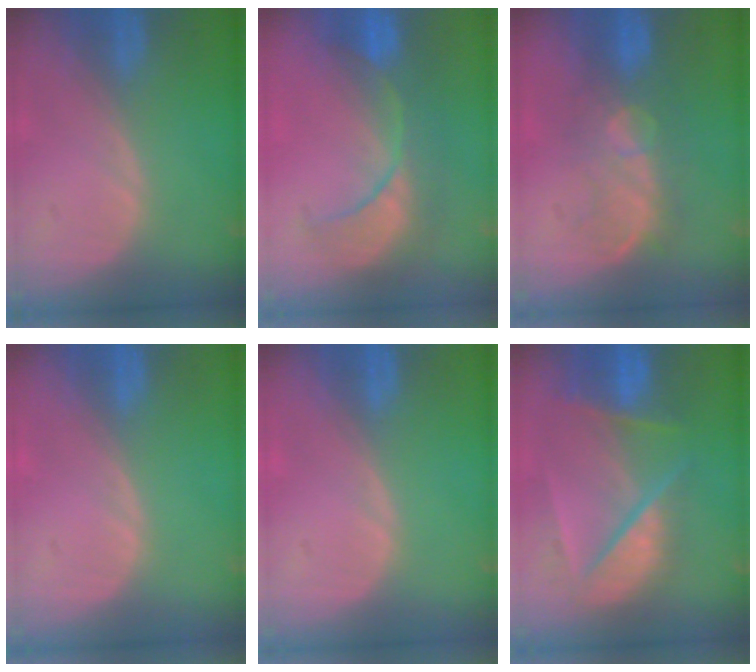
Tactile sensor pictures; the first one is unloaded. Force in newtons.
{"total": 8.3, "press": 8.2, "slide": 1.1}
{"total": 7.7, "press": 7.4, "slide": 2.0}
{"total": 0.0}
{"total": 0.0}
{"total": 9.8, "press": 8.4, "slide": 5.0}